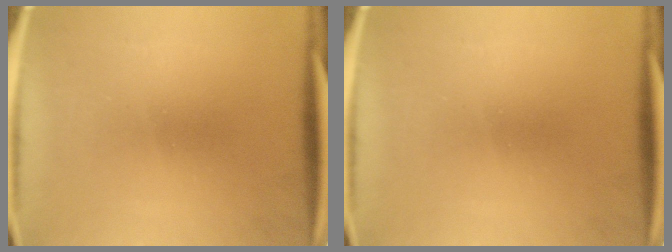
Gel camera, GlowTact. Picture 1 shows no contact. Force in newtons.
{"total": 0.0}